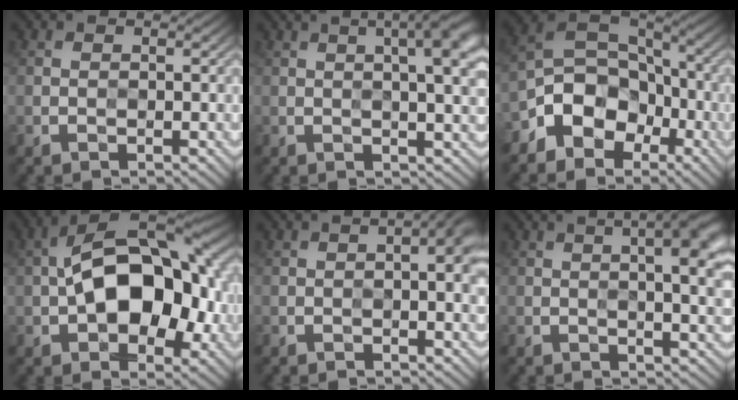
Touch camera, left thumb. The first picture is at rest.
{"total": 7.9, "force": [3.0, 2.0, 7.1], "torque": [-0.065, 0.030, 0.027]}
{"total": 10.4, "force": [-5.3, 7.2, 5.3], "torque": [-0.102, -0.012, -0.109]}
{"total": 16.3, "force": [-0.6, 9.4, 13.4], "torque": [-0.195, 0.011, -0.013]}
{"total": 3.6, "force": [0.4, 0.7, 3.5], "torque": [-0.050, 0.007, 0.006]}
{"total": 9.1, "force": [3.1, 2.7, 8.1], "torque": [-0.079, 0.028, 0.026]}